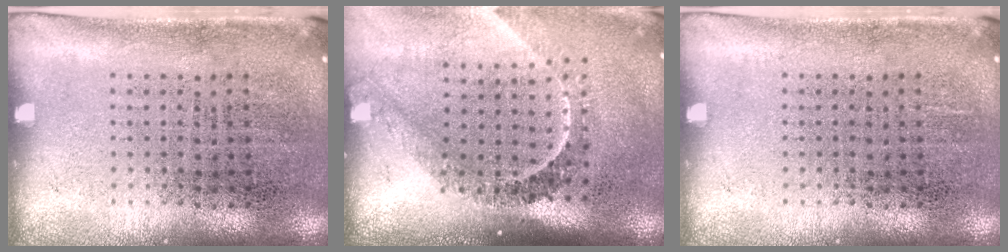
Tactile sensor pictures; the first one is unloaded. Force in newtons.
{"total": 2.2, "press": 1.6, "slide": 1.5}
{"total": 0.0}